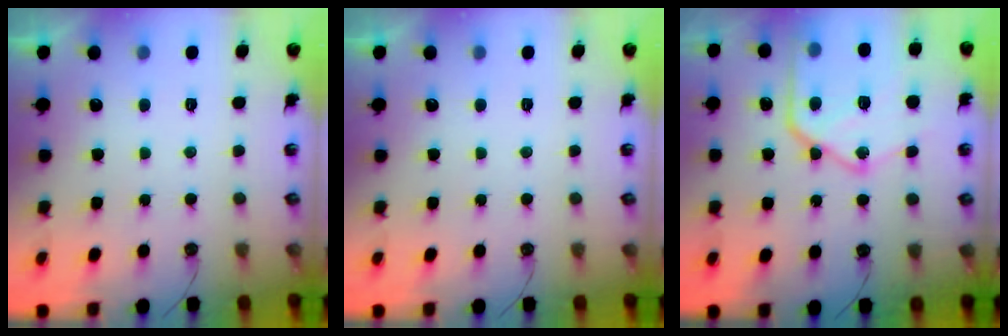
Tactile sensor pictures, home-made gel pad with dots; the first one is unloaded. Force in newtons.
{"total": 0.0}
{"total": 21.3, "press": 21.2, "slide": 1.8}